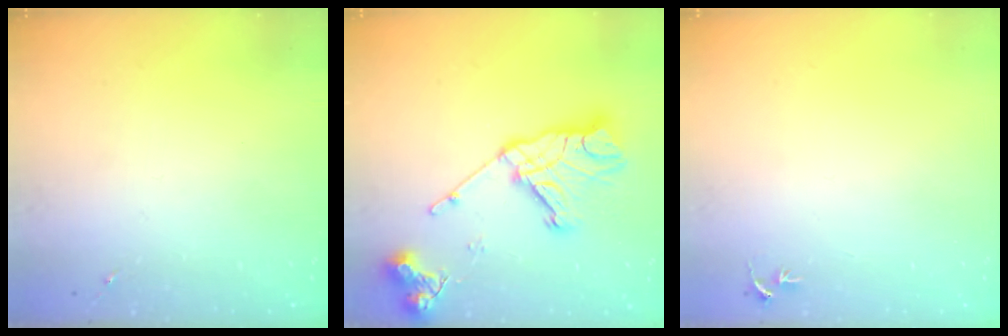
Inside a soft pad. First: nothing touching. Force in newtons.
{"total": 18.6, "press": 18.5, "slide": 1.4}
{"total": 3.1, "press": 3.1, "slide": 0.3}